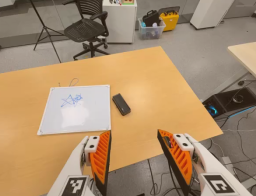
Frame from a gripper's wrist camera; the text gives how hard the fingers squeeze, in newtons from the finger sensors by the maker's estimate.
{"total": 0.0}